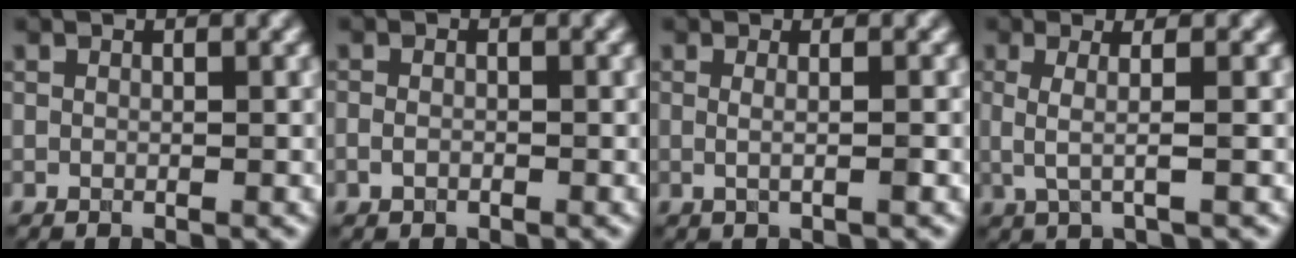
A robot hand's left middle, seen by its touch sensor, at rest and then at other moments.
{"total": 0.9, "force": [-0.4, 0.6, 0.6], "torque": [-0.014, -0.001, -0.009]}
{"total": 2.0, "force": [0.2, 0.8, 1.8], "torque": [-0.019, -0.008, -0.014]}
{"total": 2.9, "force": [0.1, 0.7, 2.8], "torque": [-0.052, -0.002, -0.001]}